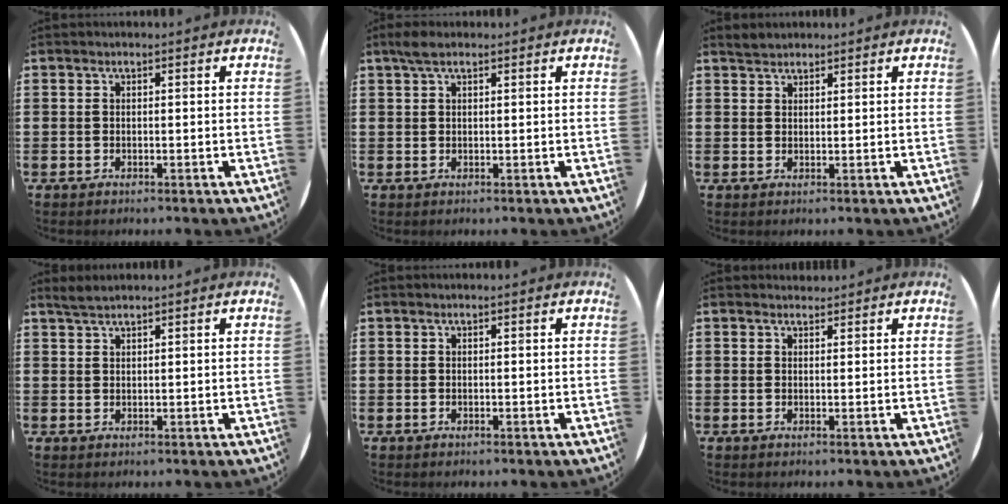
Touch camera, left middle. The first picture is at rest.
{"total": 2.0, "force": [1.4, 0.7, 1.4], "torque": [-0.030, 0.006, 0.024]}
{"total": 1.6, "force": [1.5, 0.4, 0.0], "torque": [0.005, 0.000, 0.028]}
{"total": 1.7, "force": [1.6, 0.1, 0.6], "torque": [-0.013, 0.002, 0.029]}
{"total": 0.0}
{"total": 1.0, "force": [1.0, 0.2, -0.1], "torque": [0.010, 0.000, 0.017]}